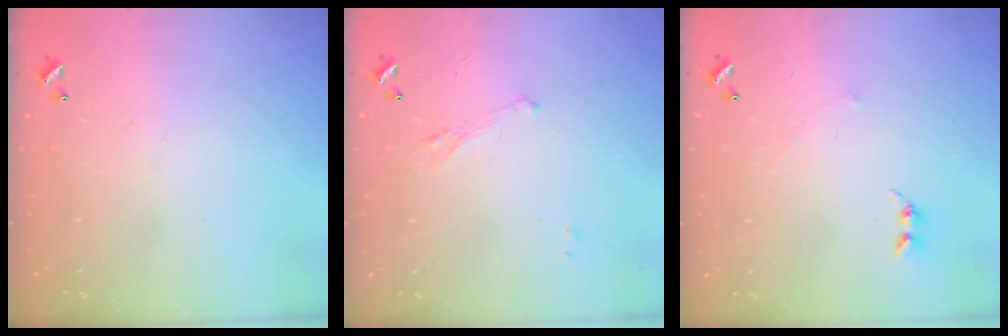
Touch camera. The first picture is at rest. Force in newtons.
{"total": 1.4, "press": 1.3, "slide": 0.6}
{"total": 2.3, "press": 2.3, "slide": 0.3}